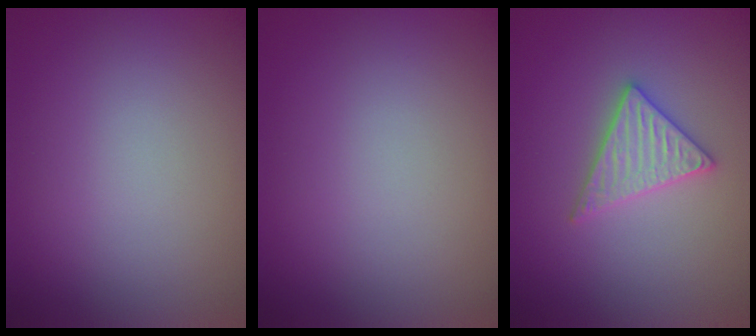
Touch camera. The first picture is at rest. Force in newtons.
{"total": 0.0}
{"total": 3.3, "press": 3.3, "slide": 0.5}